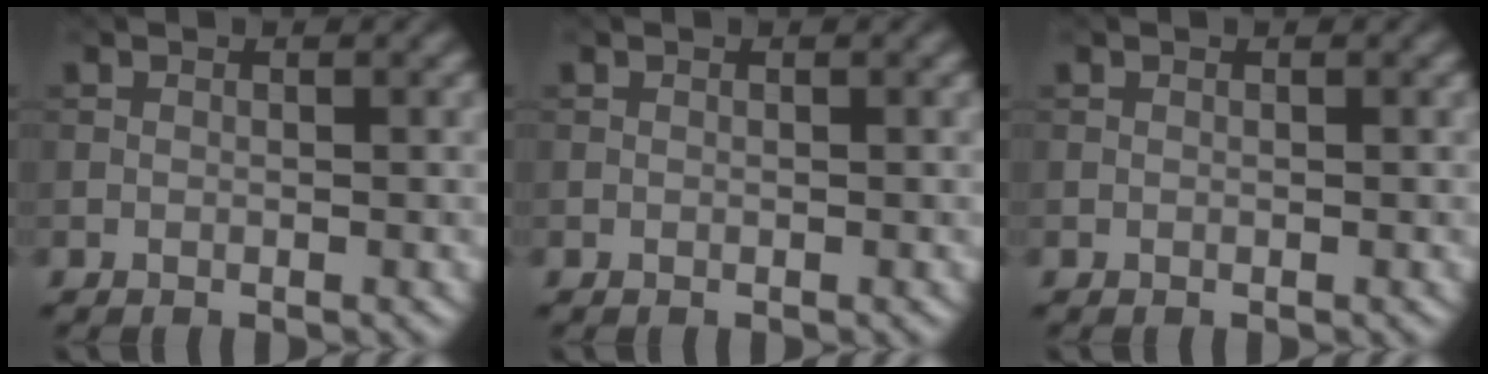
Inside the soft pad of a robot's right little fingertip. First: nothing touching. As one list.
[{"total": 0.0}, {"total": 0.0}]